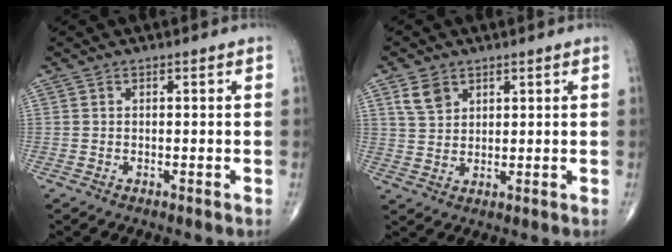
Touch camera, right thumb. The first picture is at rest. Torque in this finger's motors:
{"motor_torque": [-0.16, 0.18, 0.06, 0.06, 0.04]}